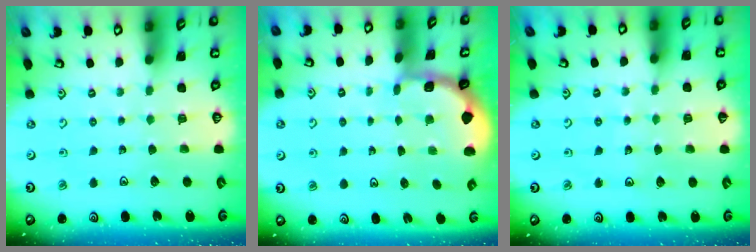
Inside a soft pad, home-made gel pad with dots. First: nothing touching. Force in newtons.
{"total": 1.6, "press": 1.6, "slide": 0.3}
{"total": 3.3, "press": 3.2, "slide": 0.8}